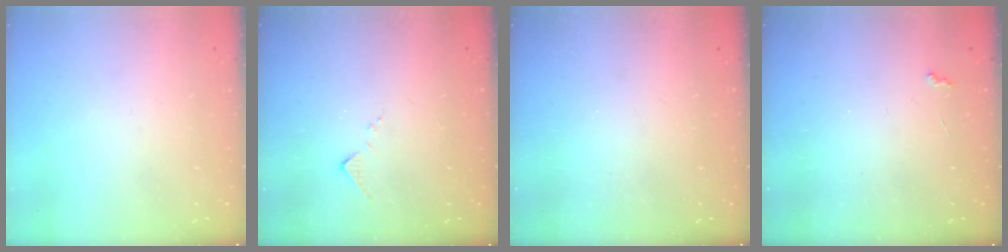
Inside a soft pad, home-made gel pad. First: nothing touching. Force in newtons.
{"total": 6.7, "press": 6.7, "slide": 0.8}
{"total": 0.6, "press": 0.6, "slide": 0.2}
{"total": 2.6, "press": 2.6, "slide": 0.5}